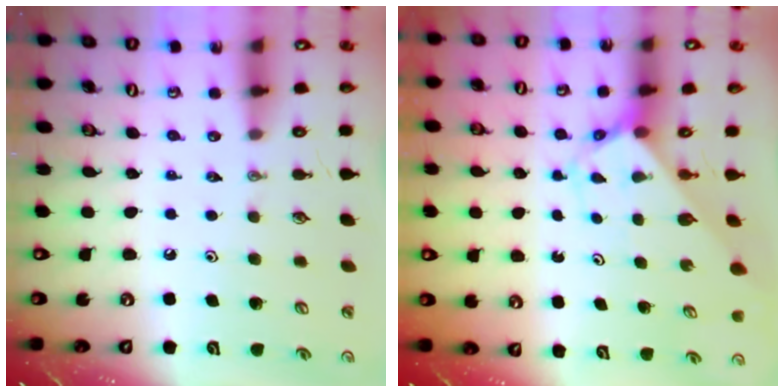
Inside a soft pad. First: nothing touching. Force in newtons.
{"total": 2.7, "press": 2.7, "slide": 0.2}